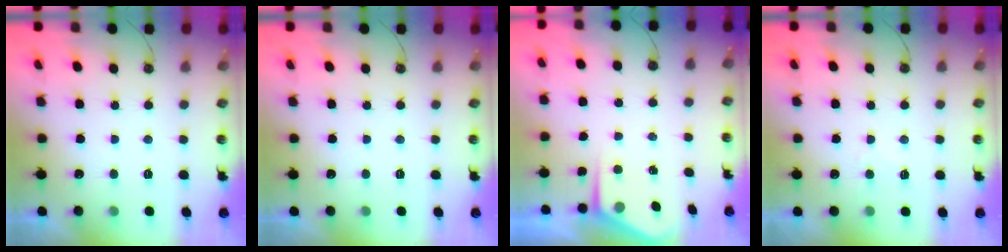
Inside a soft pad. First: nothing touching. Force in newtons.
{"total": 0.0}
{"total": 3.4, "press": 3.4, "slide": 0.5}
{"total": 3.3, "press": 3.3, "slide": 0.4}